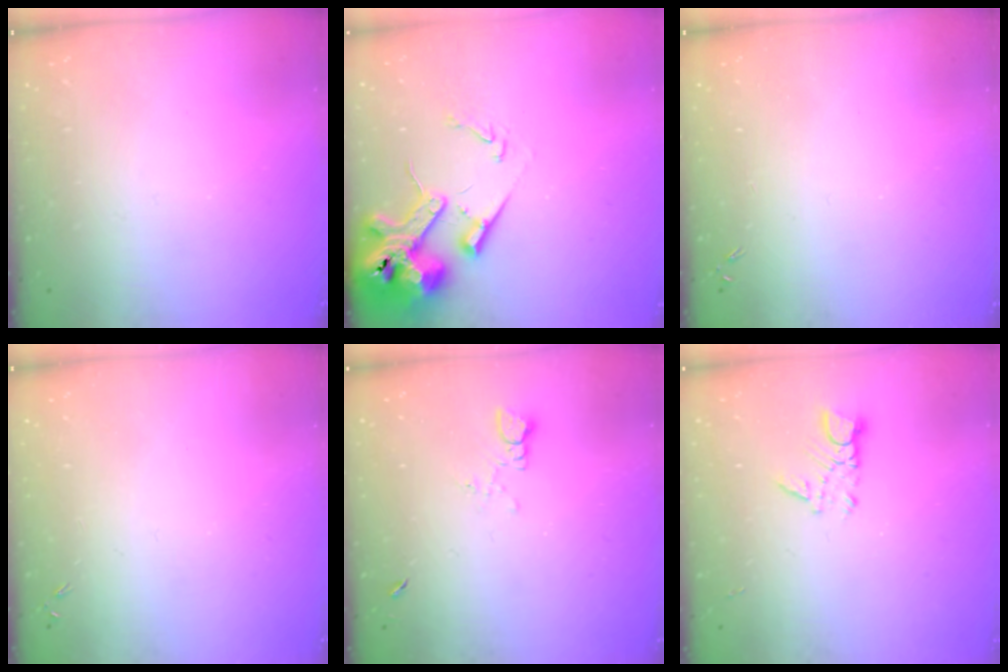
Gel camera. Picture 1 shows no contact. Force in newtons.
{"total": 14.7, "press": 14.6, "slide": 2.1}
{"total": 0.0}
{"total": 0.0}
{"total": 1.3, "press": 1.3, "slide": 0.2}
{"total": 3.4, "press": 3.4, "slide": 0.3}